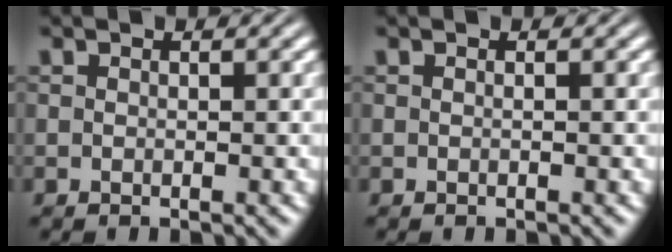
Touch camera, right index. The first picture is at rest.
{"total": 0.0}